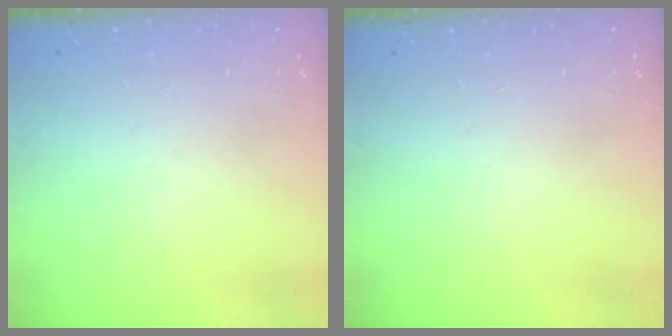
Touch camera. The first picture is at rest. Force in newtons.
{"total": 0.0}